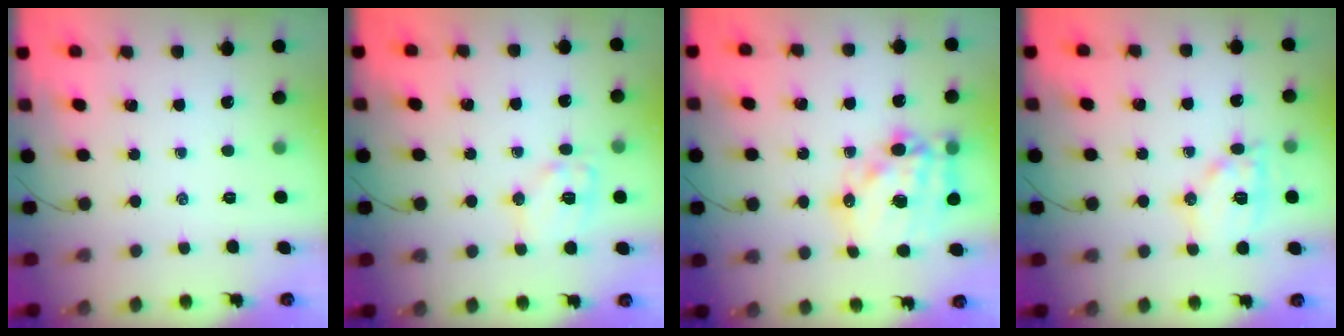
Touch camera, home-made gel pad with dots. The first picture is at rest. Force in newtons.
{"total": 10.9, "press": 10.8, "slide": 1.1}
{"total": 18.8, "press": 18.4, "slide": 4.1}
{"total": 11.3, "press": 11.3, "slide": 0.9}